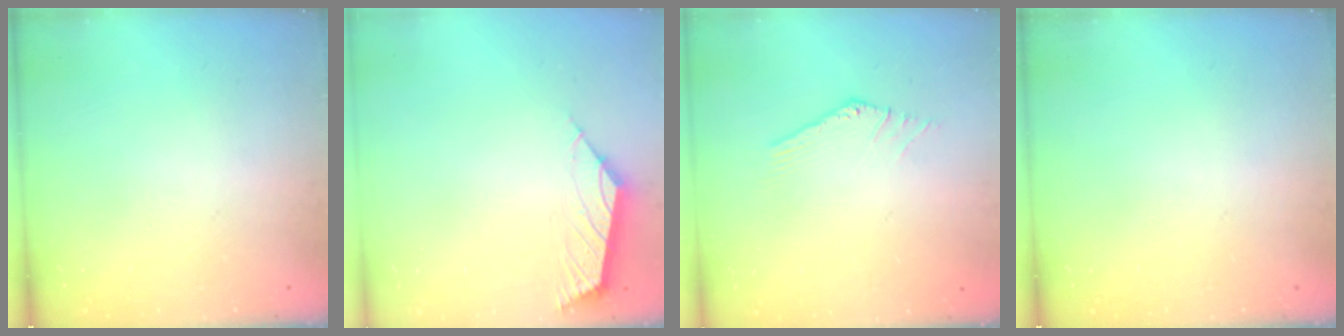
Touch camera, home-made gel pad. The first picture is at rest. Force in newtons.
{"total": 2.9, "press": 2.8, "slide": 0.7}
{"total": 0.9, "press": 0.9, "slide": 0.1}
{"total": 0.0}